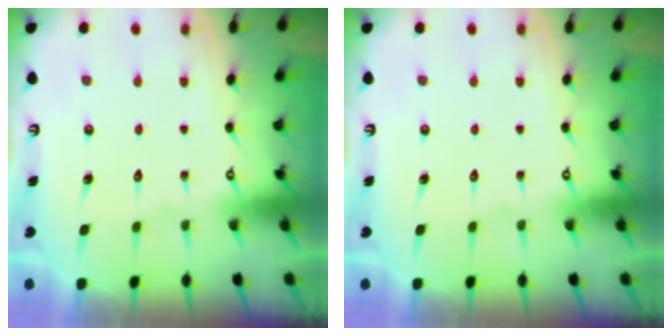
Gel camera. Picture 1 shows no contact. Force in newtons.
{"total": 0.0}